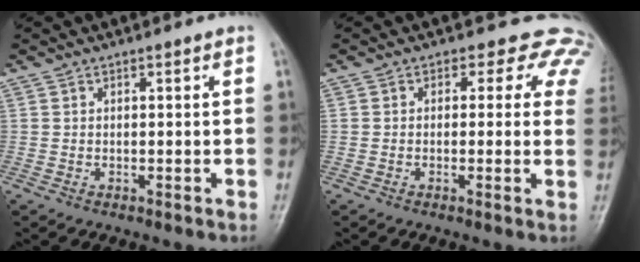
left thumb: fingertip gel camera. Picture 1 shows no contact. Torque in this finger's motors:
{"motor_torque": [0.08, 0.07, 0.10, -0.32, 0.01]}